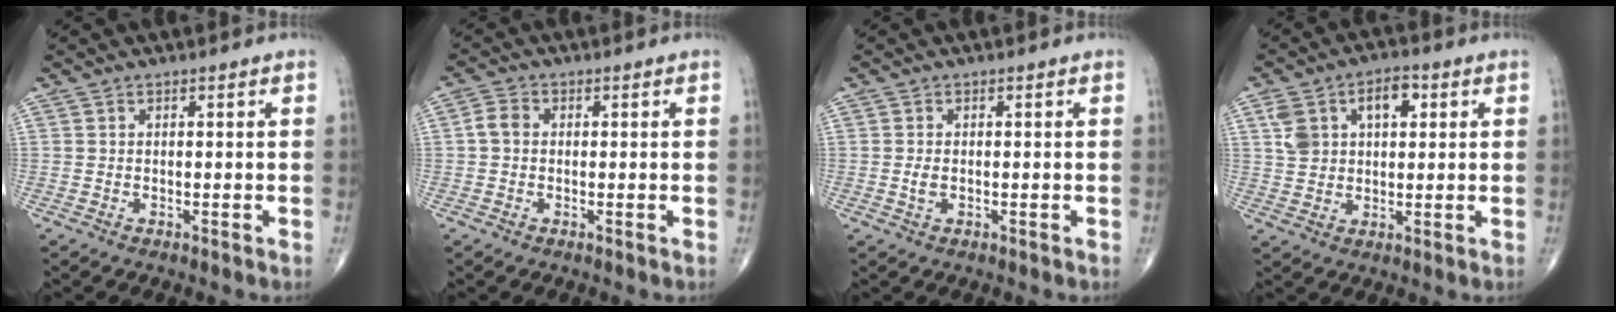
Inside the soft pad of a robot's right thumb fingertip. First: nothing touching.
{"total": 2.9, "force": [0.0, 2.3, 1.8], "torque": [-0.031, 0.009, -0.006]}
{"total": 1.5, "force": [-0.2, 0.8, 1.3], "torque": [-0.025, 0.001, -0.005]}
{"total": 9.8, "force": [3.2, 6.3, 6.8], "torque": [-0.096, 0.011, 0.056]}